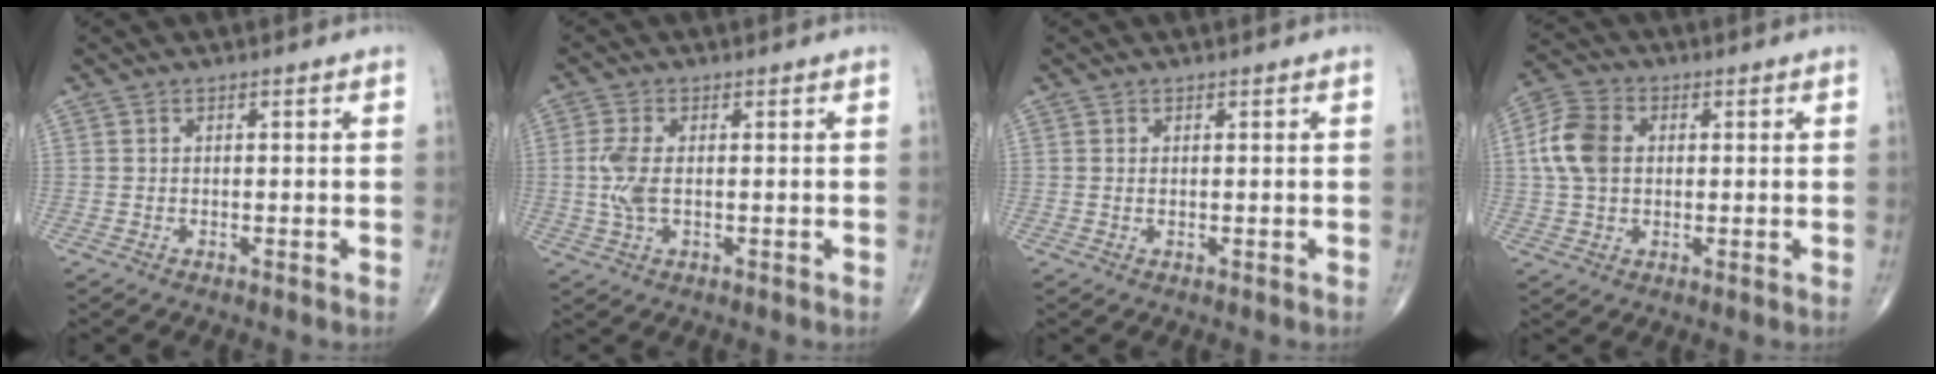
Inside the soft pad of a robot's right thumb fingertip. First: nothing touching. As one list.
[{"total": 4.7, "force": [0.0, 2.2, 4.2], "torque": [-0.109, 0.000, -0.002]}, {"total": 0.0}, {"total": 8.8, "force": [1.1, 6.4, 6.0], "torque": [-0.121, 0.015, 0.016]}]